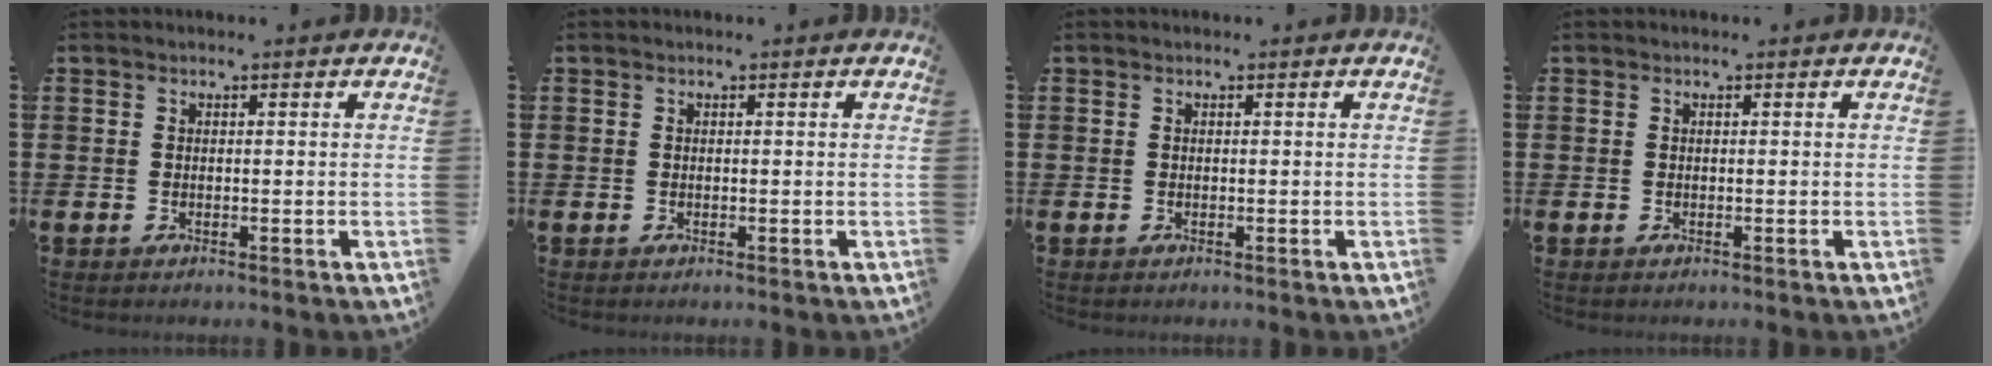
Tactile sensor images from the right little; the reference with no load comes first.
{"total": 0.0}
{"total": 0.0}
{"total": 0.0}